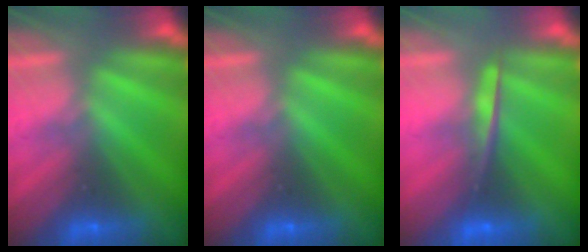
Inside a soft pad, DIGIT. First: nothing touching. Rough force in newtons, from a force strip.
{"total": 0.0}
{"total": 4.5}